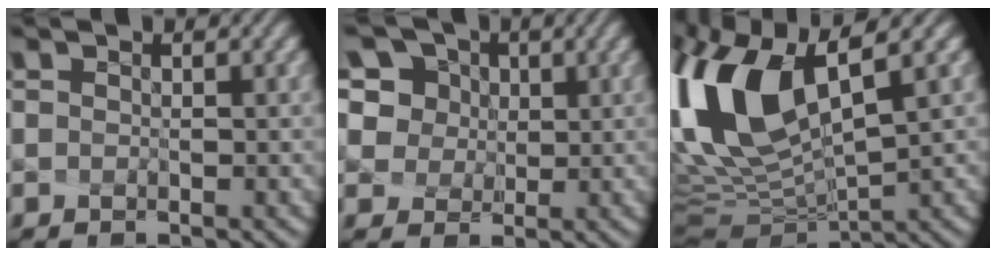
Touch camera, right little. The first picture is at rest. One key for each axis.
{"total": 12.3, "fx": 6.6, "fy": 9.2, "fz": 5.0, "tx": -0.170, "ty": 0.029, "tz": 0.142}
{"total": 10.9, "fx": 3.6, "fy": 3.7, "fz": 9.6, "tx": -0.236, "ty": -0.010, "tz": 0.102}